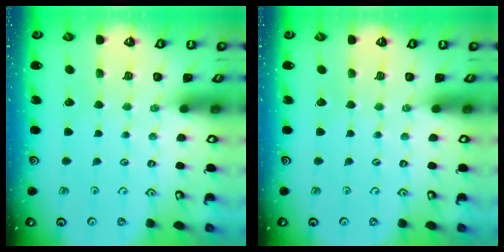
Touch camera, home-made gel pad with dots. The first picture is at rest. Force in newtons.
{"total": 0.0}